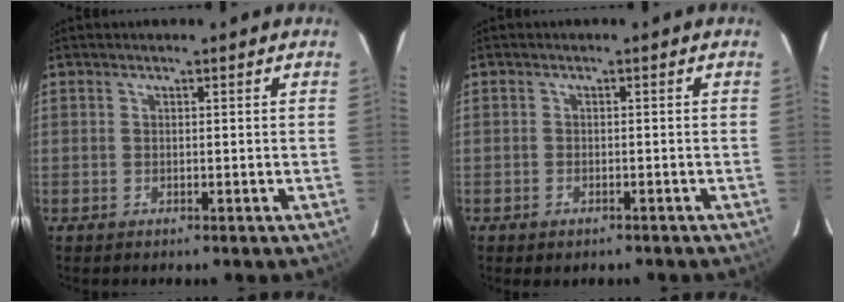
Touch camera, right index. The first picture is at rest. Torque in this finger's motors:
{"motor_torque": [0.64, -0.83, 0.13, 0.00]}